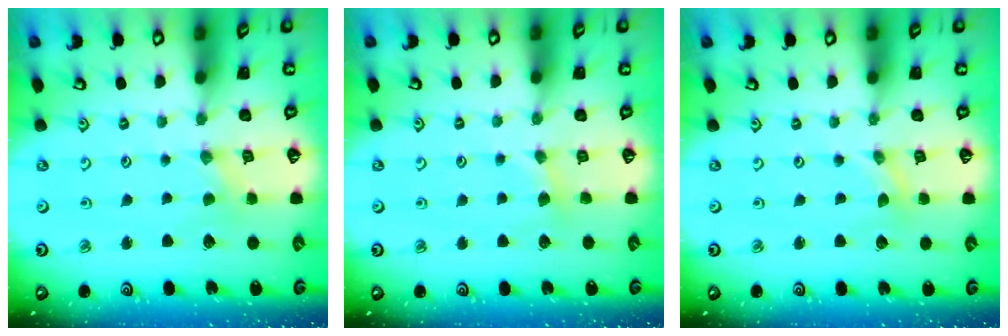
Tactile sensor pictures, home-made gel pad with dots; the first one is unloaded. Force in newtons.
{"total": 2.1, "press": 2.0, "slide": 0.4}
{"total": 0.0}